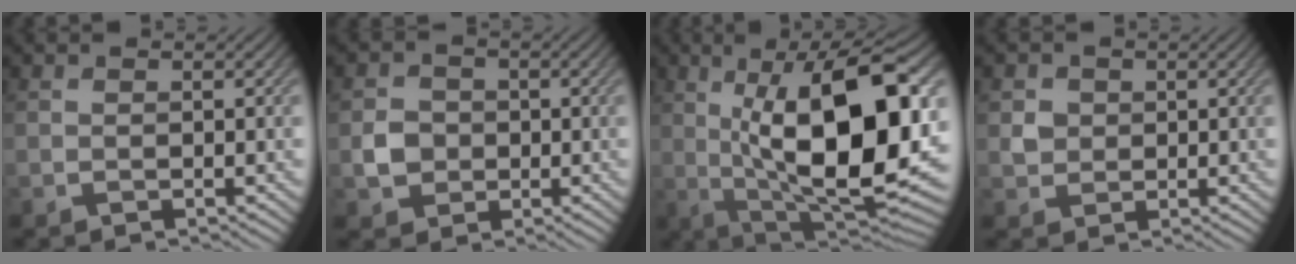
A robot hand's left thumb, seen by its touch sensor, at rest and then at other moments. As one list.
[{"total": 3.3, "force": [-0.4, 3.1, 1.3], "torque": [-0.028, -0.001, -0.012]}, {"total": 17.9, "force": [2.1, 7.3, 16.2], "torque": [-0.248, 0.003, 0.034]}, {"total": 2.2, "force": [0.4, 2.1, 0.7], "torque": [-0.017, -0.002, 0.006]}]